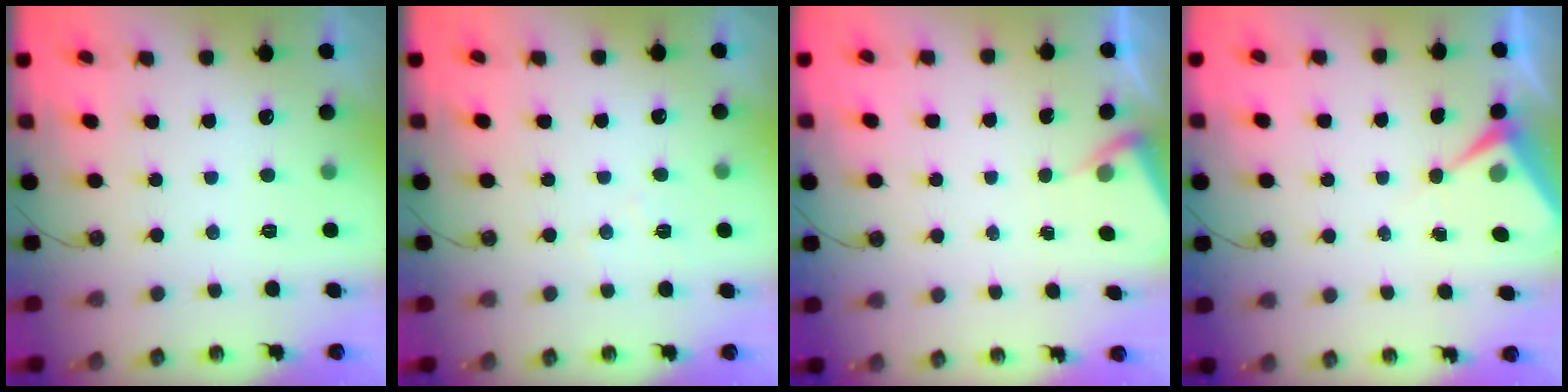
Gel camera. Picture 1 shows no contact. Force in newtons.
{"total": 4.9, "press": 4.9, "slide": 0.6}
{"total": 3.0, "press": 3.0, "slide": 0.5}
{"total": 6.0, "press": 6.0, "slide": 0.7}